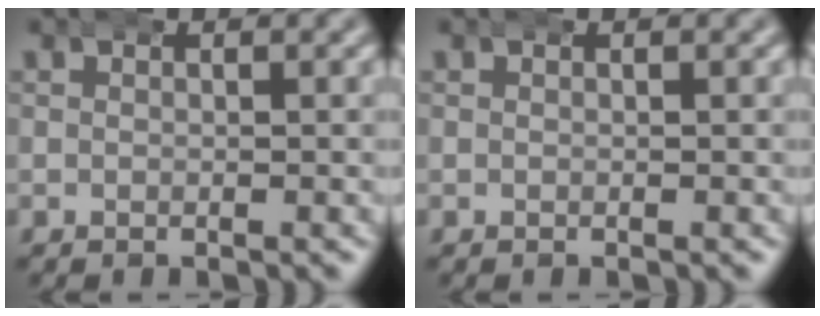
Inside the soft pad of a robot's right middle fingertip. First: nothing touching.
{"total": 0.0}